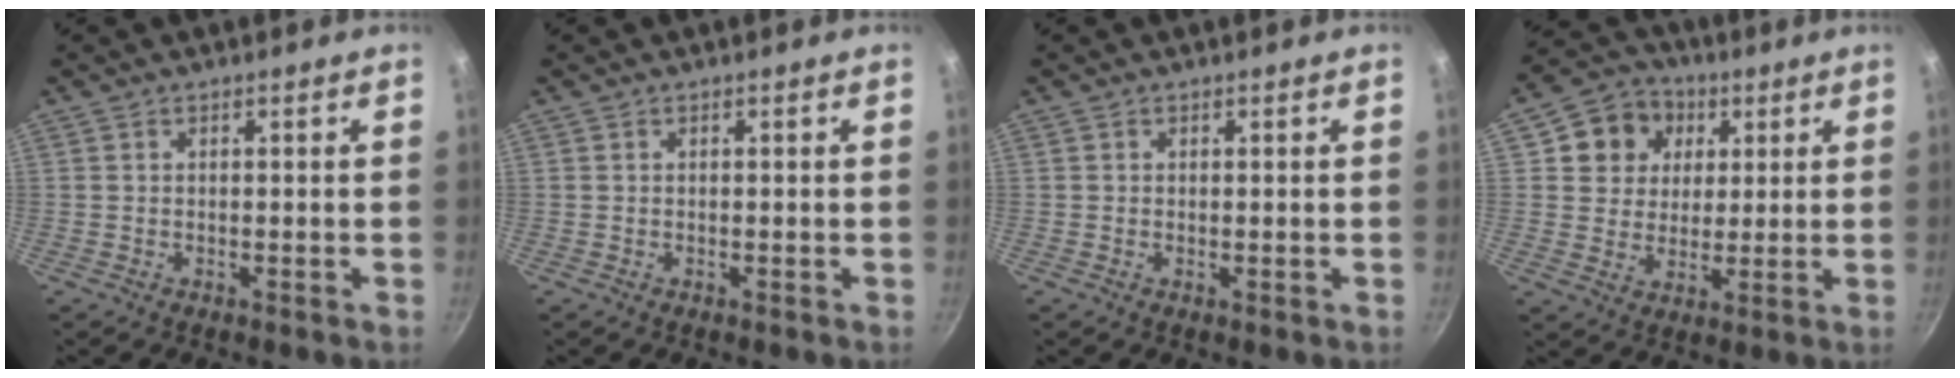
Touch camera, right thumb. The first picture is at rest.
{"total": 0.0}
{"total": 0.0}
{"total": 10.6, "force": [3.6, 9.3, 3.7], "torque": [-0.030, 0.004, 0.053]}